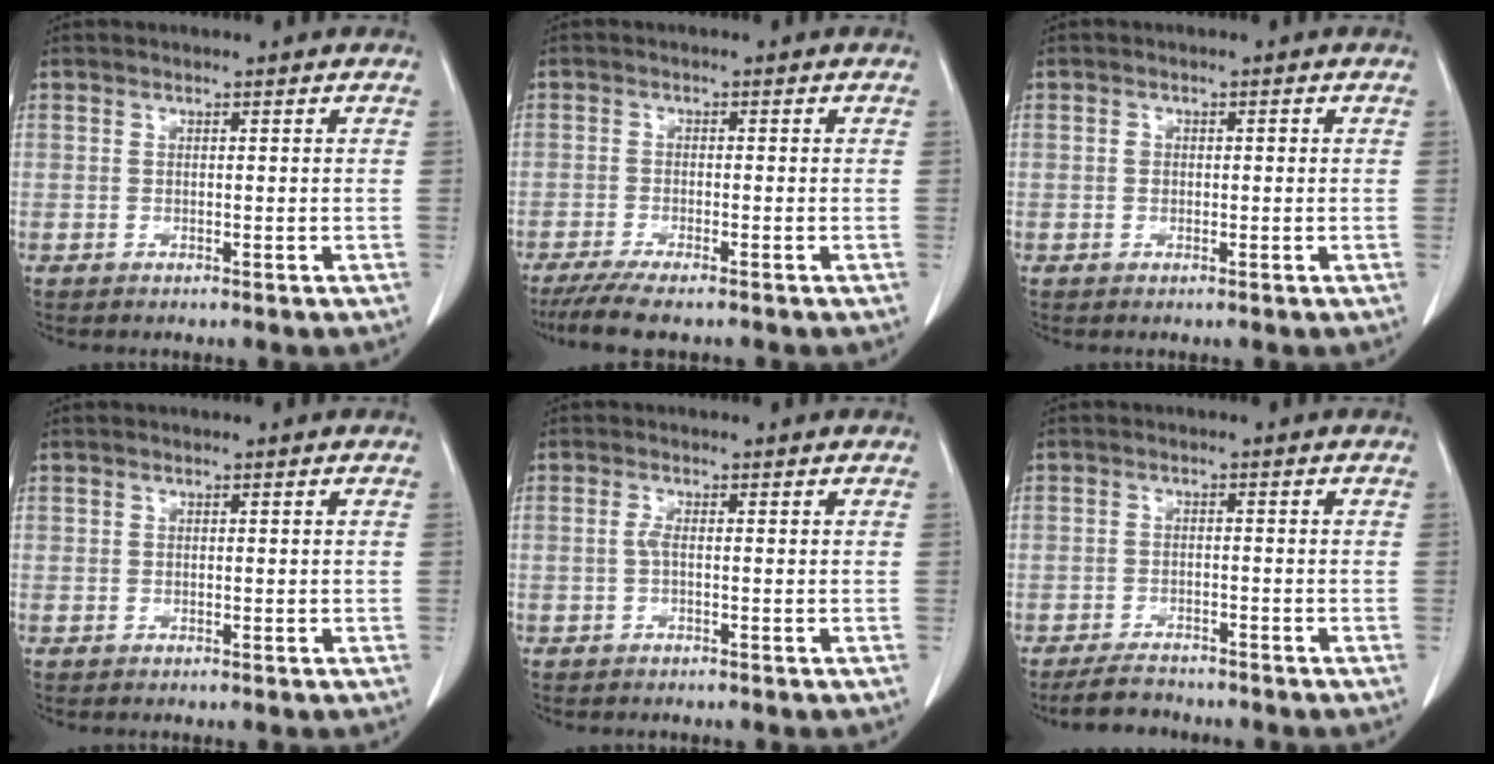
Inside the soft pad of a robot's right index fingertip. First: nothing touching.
{"total": 6.4, "force": [-5.1, 0.6, 3.9], "torque": [-0.064, -0.015, -0.083]}
{"total": 1.1, "force": [0.0, 0.9, 0.6], "torque": [-0.011, 0.007, 0.002]}
{"total": 0.0}
{"total": 1.1, "force": [-0.2, 0.1, 1.1], "torque": [-0.022, 0.003, -0.005]}
{"total": 3.9, "force": [-3.6, 1.3, 0.8], "torque": [-0.018, -0.006, -0.060]}